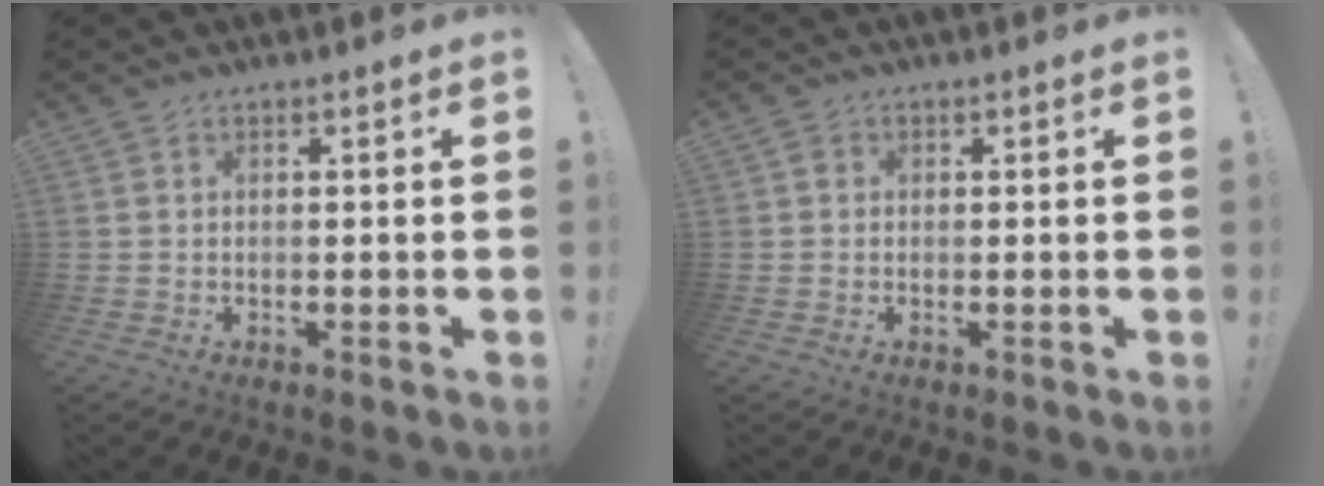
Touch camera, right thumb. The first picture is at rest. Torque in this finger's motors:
{"motor_torque": [0.05, 0.01, 0.07, -0.12, 0.00]}